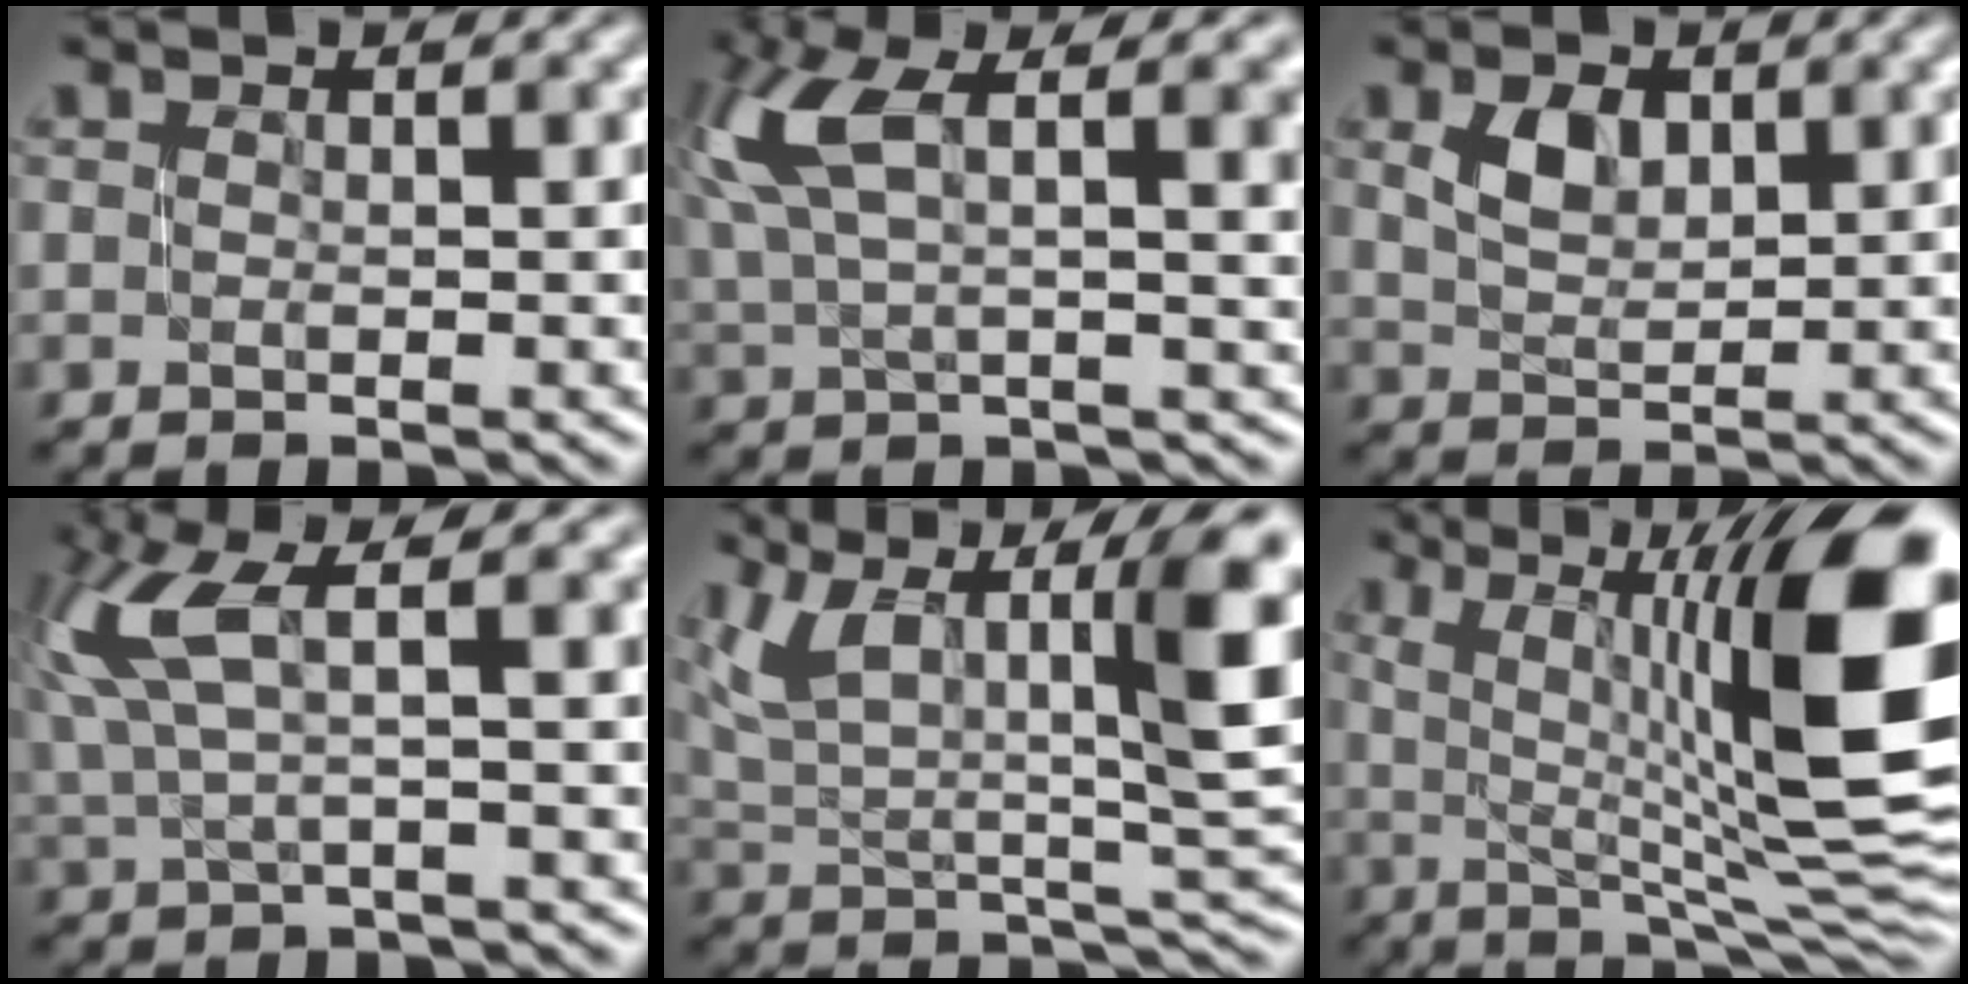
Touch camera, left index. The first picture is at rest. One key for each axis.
{"total": 10.3, "fx": 4.0, "fy": 3.5, "fz": 8.8, "tx": -0.183, "ty": 0.020, "tz": 0.076}
{"total": 2.8, "fx": 1.5, "fy": 1.8, "fz": 1.5, "tx": -0.034, "ty": 0.007, "tz": 0.033}
{"total": 8.2, "fx": 3.4, "fy": 1.9, "fz": 7.2, "tx": -0.150, "ty": 0.027, "tz": 0.065}
{"total": 12.5, "fx": 4.2, "fy": 5.6, "fz": 10.4, "tx": -0.169, "ty": 0.015, "tz": 0.071}
{"total": 15.8, "fx": 2.5, "fy": 4.4, "fz": 14.9, "tx": -0.206, "ty": 0.017, "tz": 0.047}